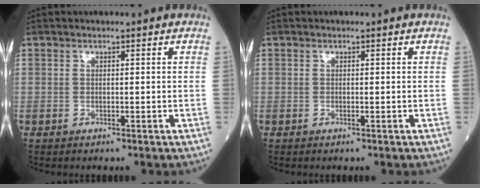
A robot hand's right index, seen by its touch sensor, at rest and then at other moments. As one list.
[{"total": 0.0}]